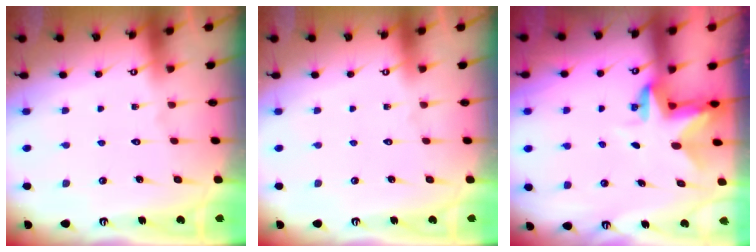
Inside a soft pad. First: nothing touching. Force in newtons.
{"total": 0.0}
{"total": 3.0, "press": 3.0, "slide": 0.4}